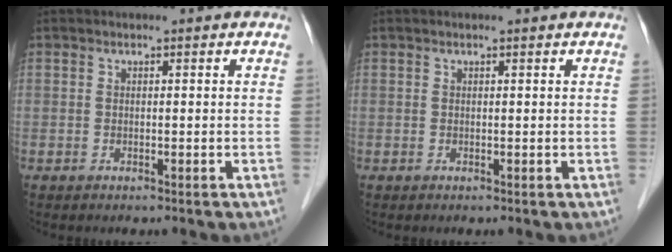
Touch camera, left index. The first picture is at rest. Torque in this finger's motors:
{"motor_torque": [-0.02, -0.33, 0.04, 0.02]}